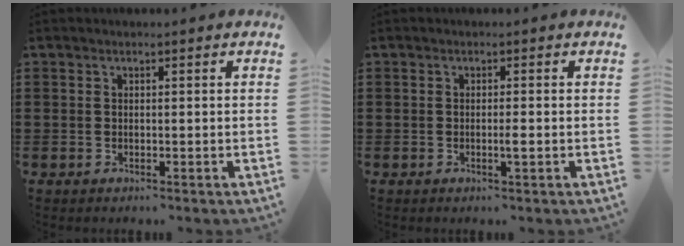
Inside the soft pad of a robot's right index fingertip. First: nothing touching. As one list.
[{"total": 2.4, "force": [-0.7, 0.0, 2.4], "torque": [-0.038, -0.005, -0.013]}]